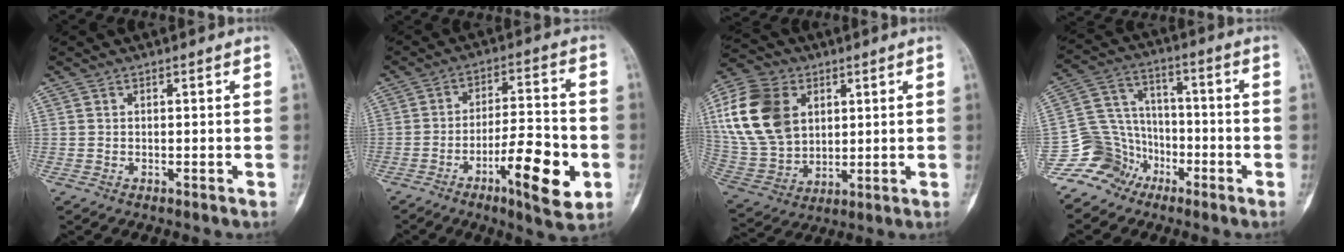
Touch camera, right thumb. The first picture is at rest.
{"total": 13.8, "force": [-5.0, 3.9, 12.3], "torque": [-0.186, 0.024, -0.077]}
{"total": 18.7, "force": [5.2, 13.5, 11.8], "torque": [-0.225, -0.004, 0.106]}
{"total": 10.4, "force": [-6.5, 8.0, 1.4], "torque": [0.005, 0.071, -0.131]}